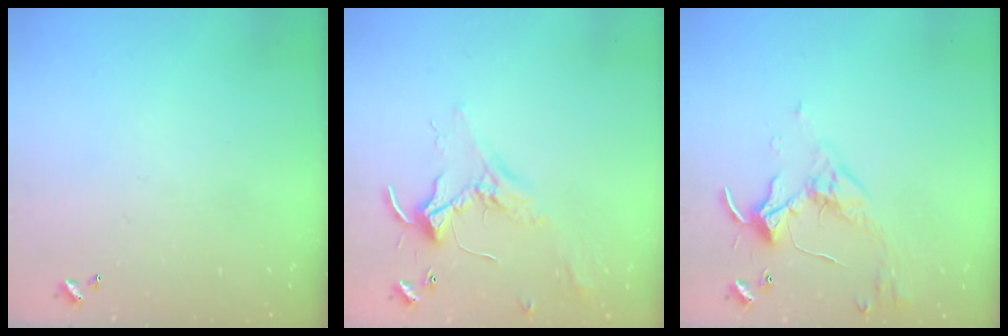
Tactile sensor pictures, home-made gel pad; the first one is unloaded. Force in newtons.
{"total": 2.1, "press": 2.1, "slide": 0.5}
{"total": 3.3, "press": 3.2, "slide": 0.7}